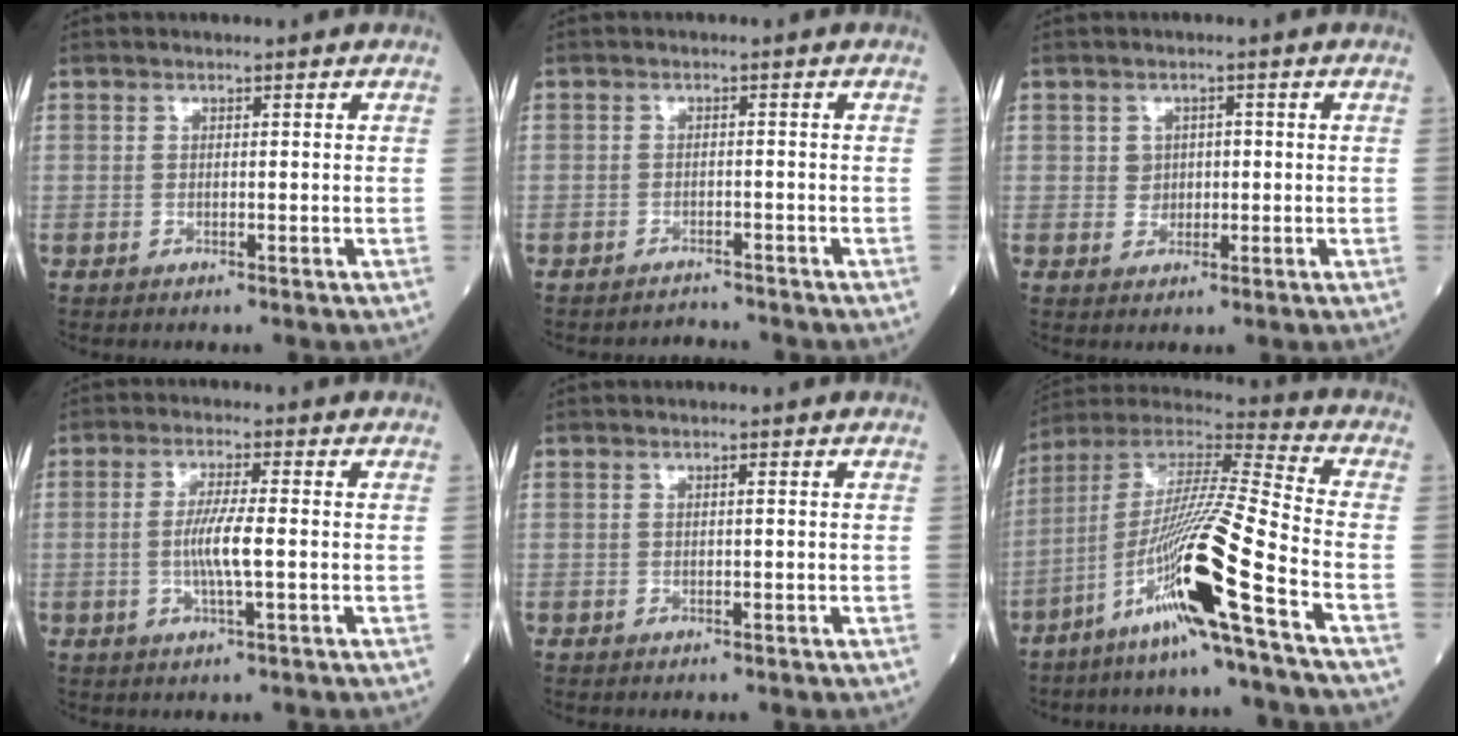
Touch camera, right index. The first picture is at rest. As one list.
[{"total": 2.1, "force": [-2.0, -0.1, -0.8], "torque": [0.015, -0.010, -0.028]}, {"total": 2.0, "force": [0.2, 1.9, 0.6], "torque": [-0.005, 0.005, 0.007]}, {"total": 5.2, "force": [-0.5, 0.1, 5.2], "torque": [-0.104, -0.003, -0.011]}, {"total": 0.6, "force": [0.2, 0.0, 0.5], "torque": [-0.011, 0.001, 0.003]}, {"total": 18.6, "force": [-8.5, -1.5, 16.4], "torque": [-0.335, -0.025, -0.164]}]